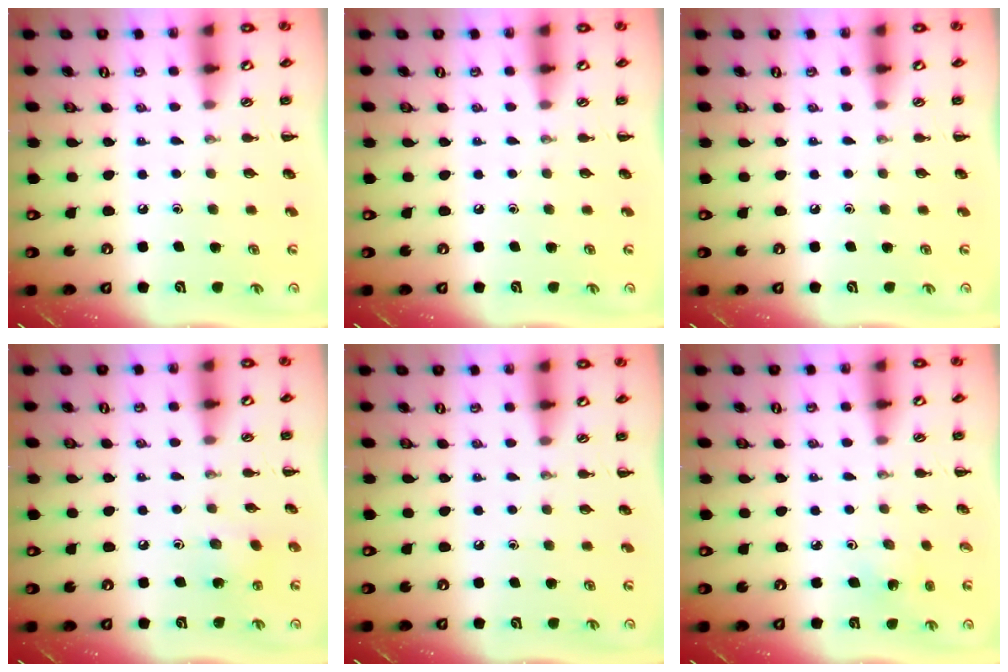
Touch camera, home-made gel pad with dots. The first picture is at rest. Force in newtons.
{"total": 0.0}
{"total": 0.0}
{"total": 3.4, "press": 3.3, "slide": 0.9}
{"total": 0.0}
{"total": 2.7, "press": 2.6, "slide": 0.9}